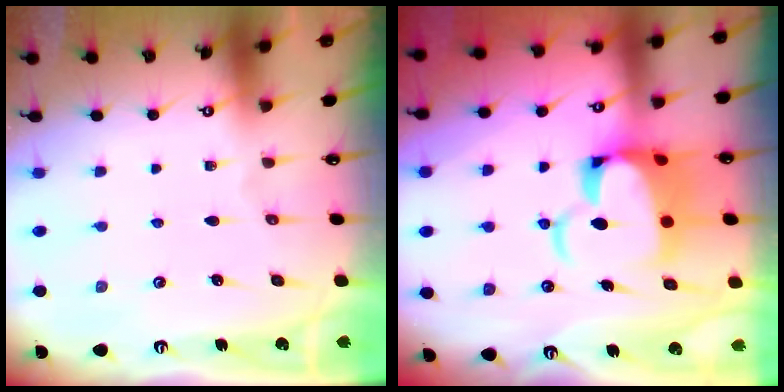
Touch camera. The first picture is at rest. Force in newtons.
{"total": 9.4, "press": 9.3, "slide": 1.6}